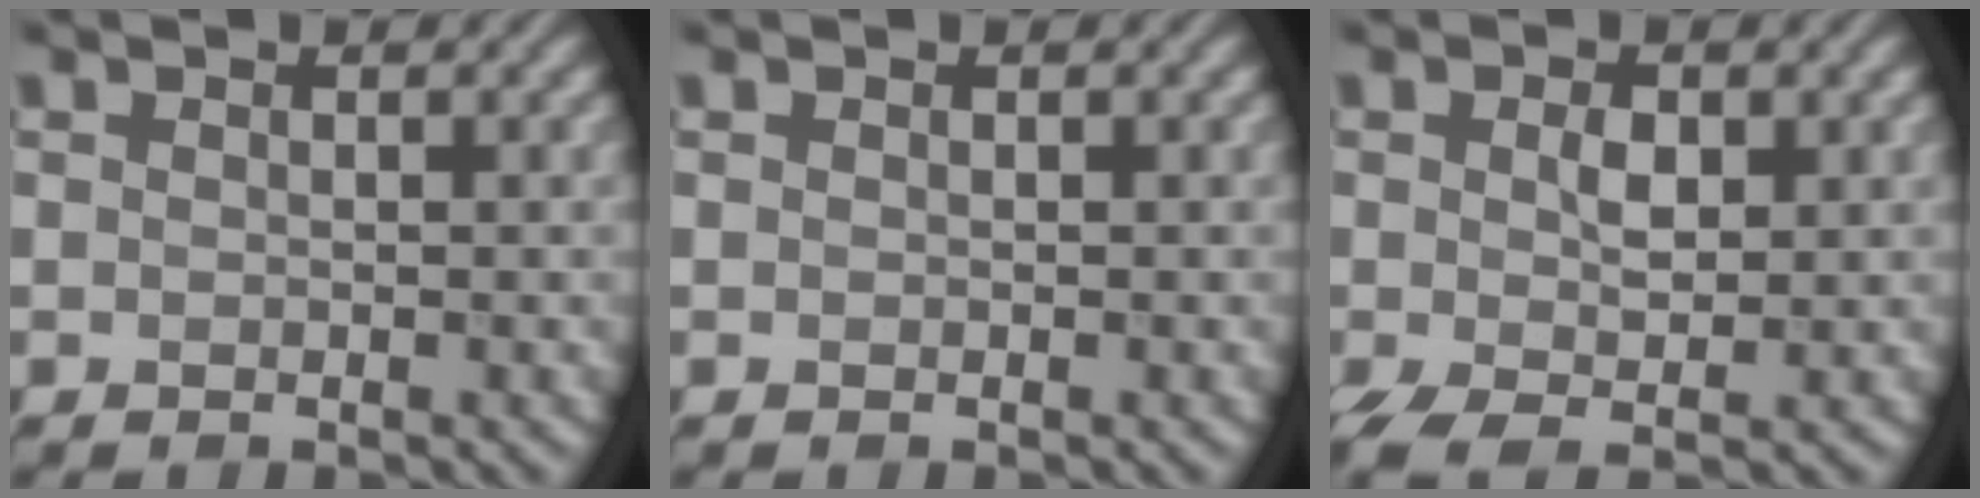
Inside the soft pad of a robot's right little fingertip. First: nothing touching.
{"total": 0.0}
{"total": 3.9, "force": [-0.3, 2.1, 3.3], "torque": [-0.072, -0.006, -0.004]}